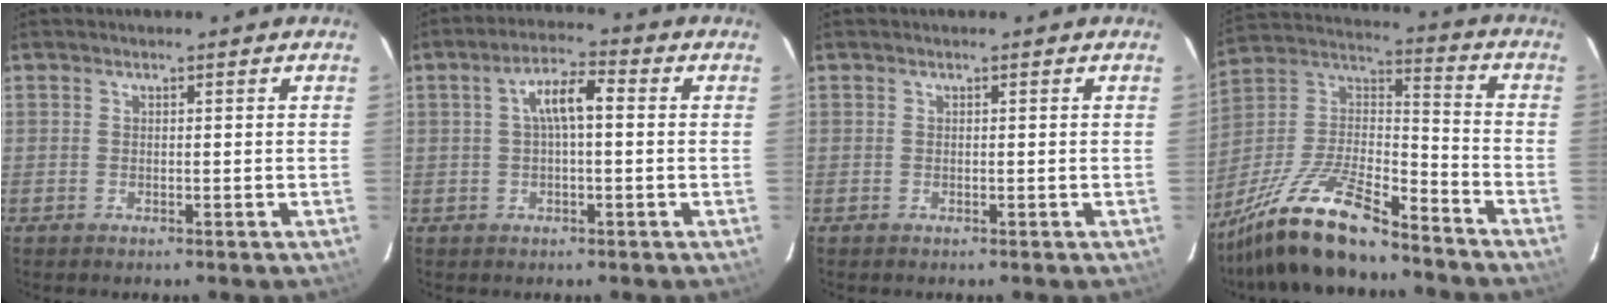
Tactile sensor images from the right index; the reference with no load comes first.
{"total": 5.7, "force": [0.5, 1.8, 5.4], "torque": [-0.104, 0.018, 0.011]}
{"total": 0.0}
{"total": 19.6, "force": [-15.1, 4.6, 11.7], "torque": [-0.250, -0.010, -0.274]}